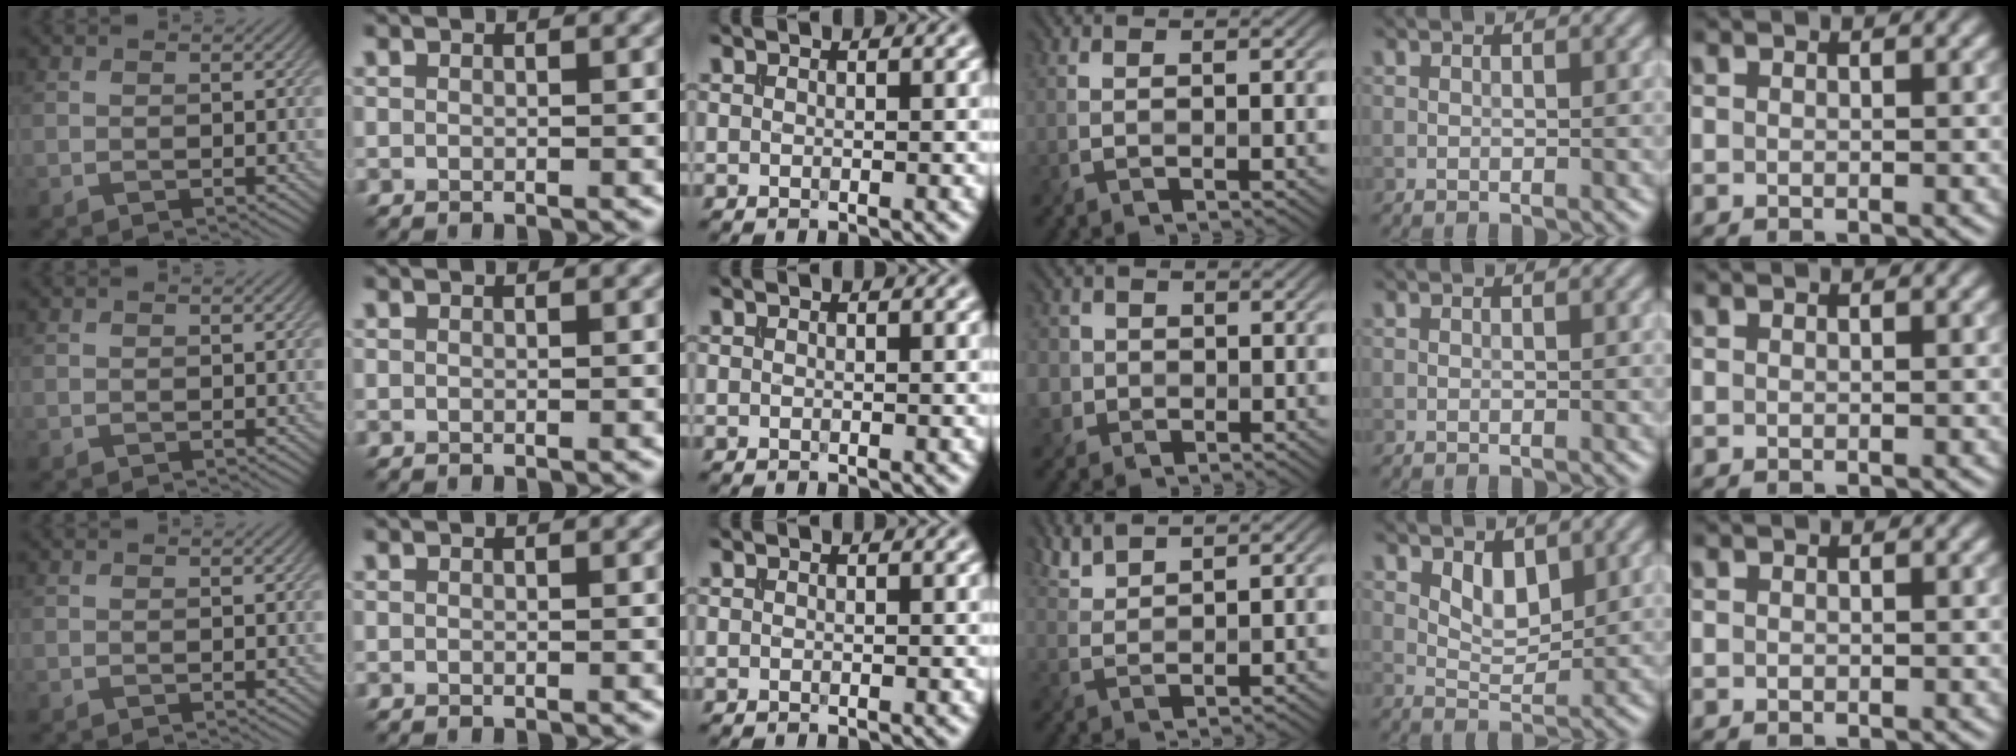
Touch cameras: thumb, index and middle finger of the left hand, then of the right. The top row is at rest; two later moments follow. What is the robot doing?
{"motion": "extract", "object": "file holder"}